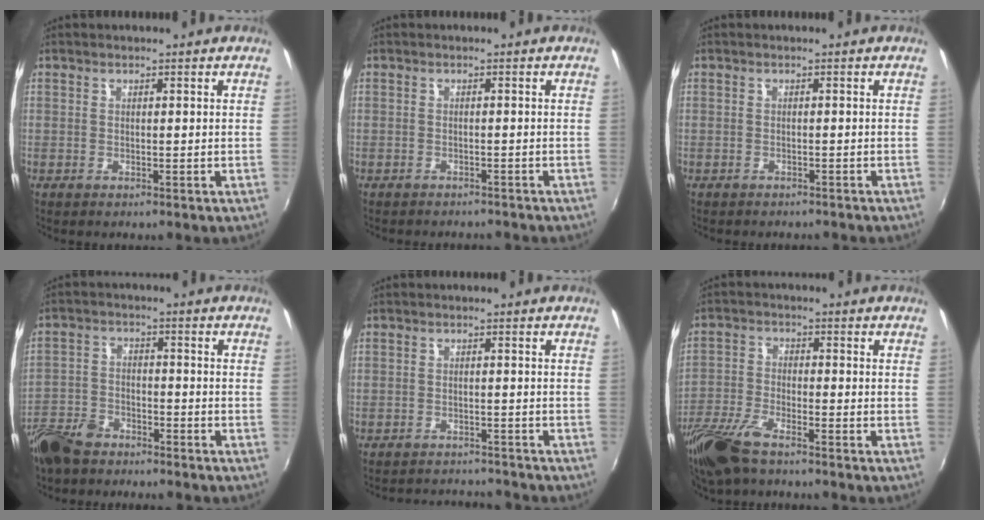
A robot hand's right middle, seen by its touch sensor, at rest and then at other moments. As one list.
[{"total": 3.9, "force": [-3.5, 1.3, 1.0], "torque": [-0.029, -0.006, -0.050]}, {"total": 2.4, "force": [-2.2, 0.9, 0.6], "torque": [-0.017, -0.007, -0.032]}, {"total": 9.7, "force": [-7.5, 4.6, 4.0], "torque": [-0.105, -0.001, -0.145]}, {"total": 7.9, "force": [-7.5, 1.7, 1.5], "torque": [-0.044, 0.012, -0.105]}, {"total": 10.0, "force": [-7.6, 2.7, 6.0], "torque": [-0.143, -0.025, -0.155]}]